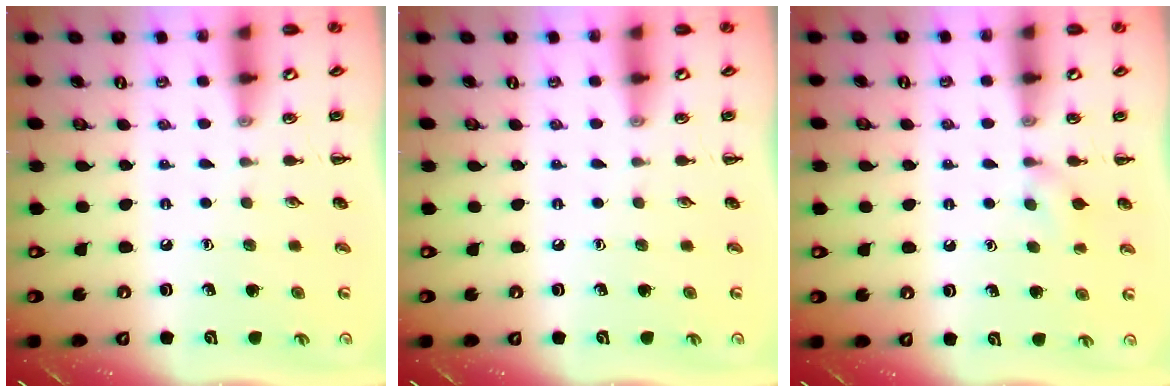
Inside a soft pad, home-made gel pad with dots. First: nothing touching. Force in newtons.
{"total": 0.0}
{"total": 4.9, "press": 4.6, "slide": 1.7}